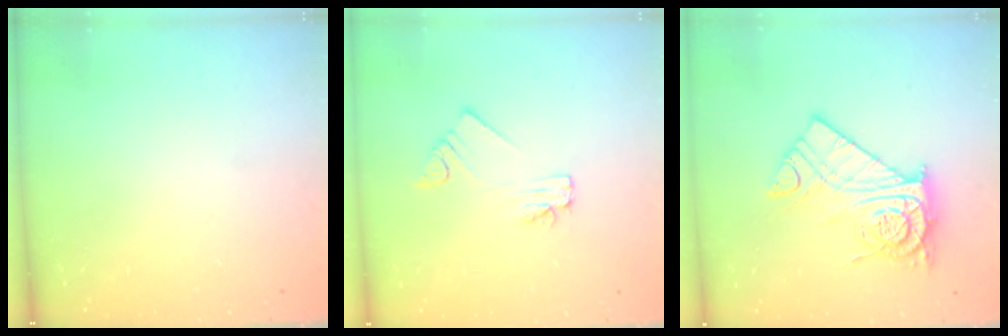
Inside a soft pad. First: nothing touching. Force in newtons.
{"total": 2.0, "press": 2.0, "slide": 0.1}
{"total": 14.8, "press": 14.8, "slide": 1.2}